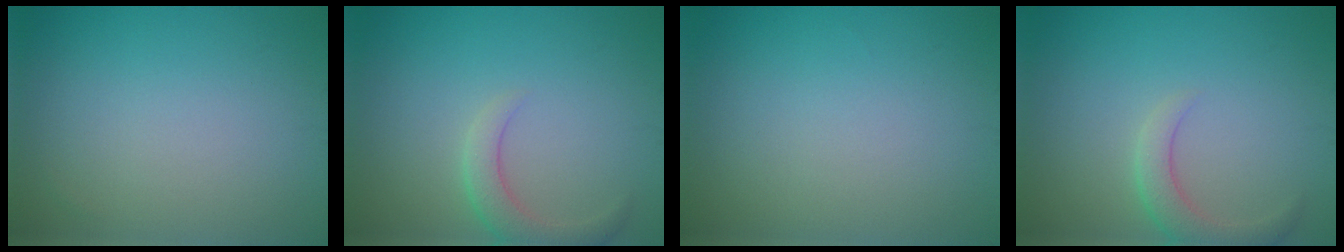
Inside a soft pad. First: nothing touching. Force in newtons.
{"total": 2.7, "press": 2.7, "slide": 0.2}
{"total": 0.0}
{"total": 2.7, "press": 2.7, "slide": 0.2}